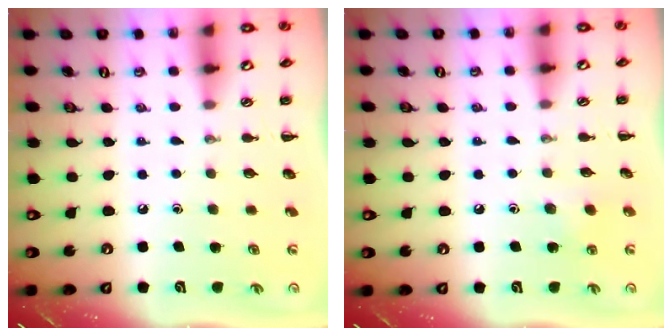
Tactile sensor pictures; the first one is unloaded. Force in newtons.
{"total": 5.3, "press": 5.1, "slide": 1.4}